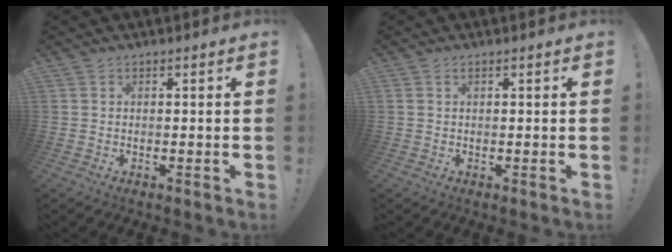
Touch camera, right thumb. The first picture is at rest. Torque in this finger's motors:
{"motor_torque": [0.05, -0.21, 0.11, 0.14, 0.07]}